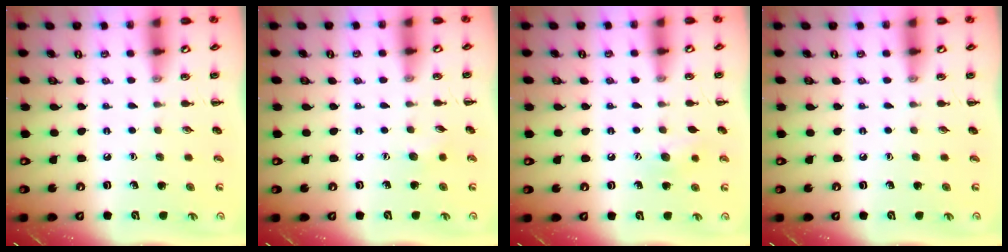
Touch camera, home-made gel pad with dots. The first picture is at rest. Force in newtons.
{"total": 4.4, "press": 4.2, "slide": 1.2}
{"total": 6.9, "press": 6.7, "slide": 1.5}
{"total": 0.0}